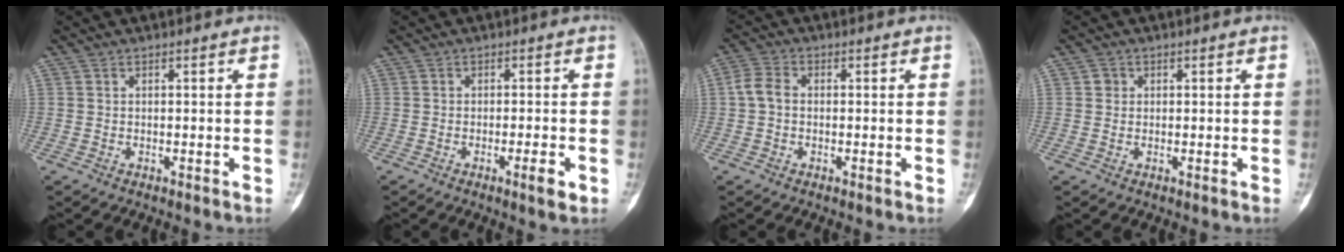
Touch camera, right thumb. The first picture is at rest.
{"total": 3.1, "force": [-1.3, 0.4, 2.8], "torque": [-0.043, 0.000, -0.022]}
{"total": 3.8, "force": [-0.1, 2.7, 2.7], "torque": [-0.056, 0.011, -0.010]}
{"total": 1.2, "force": [0.3, 1.1, 0.2], "torque": [0.007, 0.004, 0.003]}